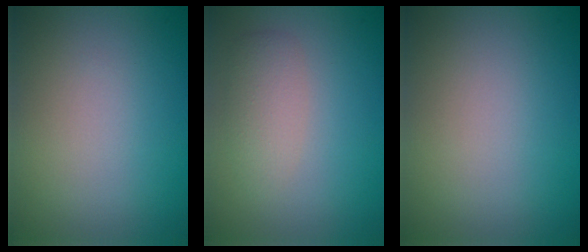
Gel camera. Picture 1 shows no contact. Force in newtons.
{"total": 2.3, "press": 2.3, "slide": 0.1}
{"total": 0.0}